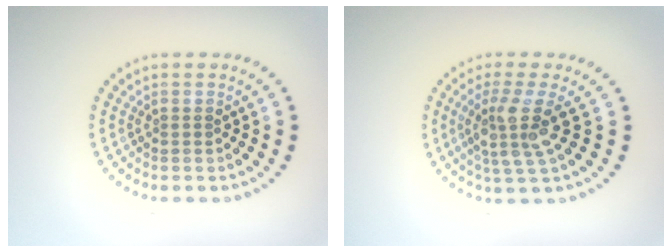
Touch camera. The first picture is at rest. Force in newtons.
{"total": 3.7, "press": 2.9, "slide": 2.3}